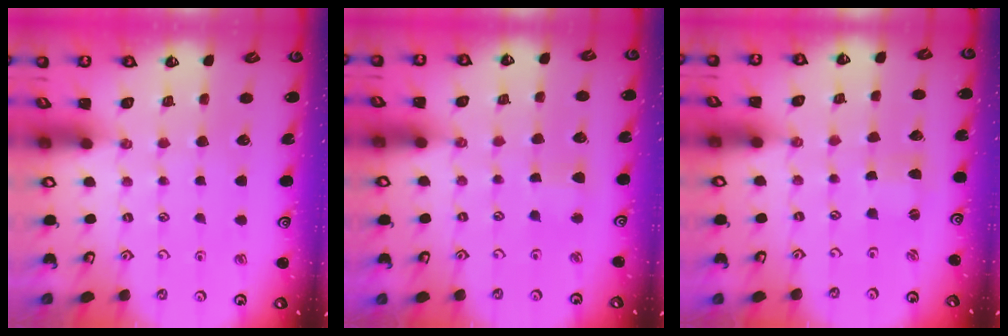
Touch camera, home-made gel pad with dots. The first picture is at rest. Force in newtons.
{"total": 2.2, "press": 2.2, "slide": 0.2}
{"total": 0.0}